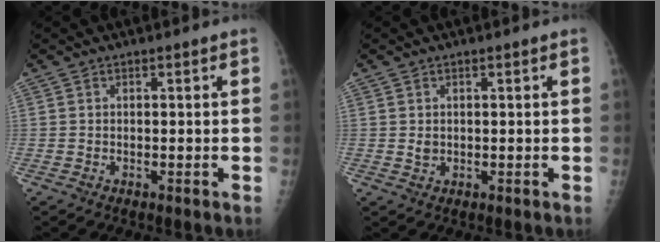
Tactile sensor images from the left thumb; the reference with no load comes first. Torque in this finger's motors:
{"motor_torque": [-0.05, -0.05, 0.09, 0.01, 0.00]}